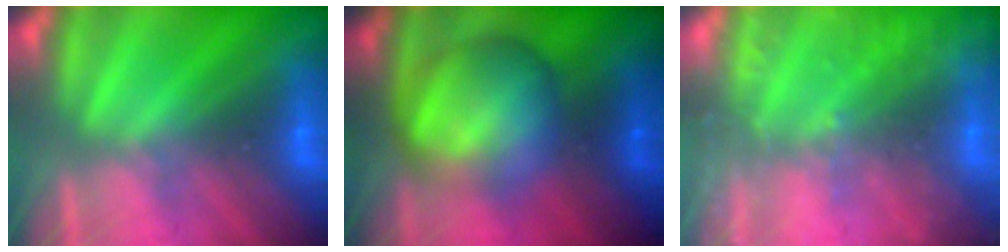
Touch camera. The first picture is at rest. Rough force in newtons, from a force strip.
{"total": 7.1}
{"total": 8.7}